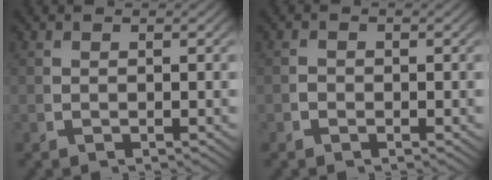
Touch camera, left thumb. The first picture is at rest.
{"total": 0.5, "force": [-0.4, 0.4, 0.1], "torque": [-0.005, -0.006, -0.009]}